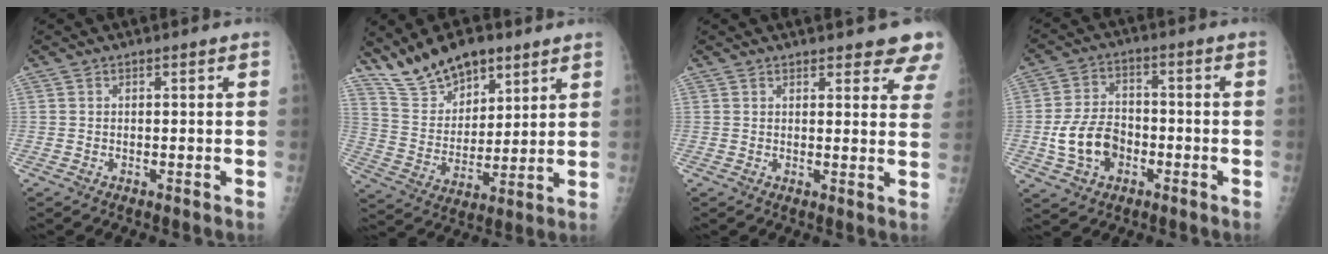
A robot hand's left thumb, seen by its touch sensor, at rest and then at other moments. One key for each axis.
{"total": 13.0, "fx": 9.8, "fy": 6.1, "fz": 6.0, "tx": -0.081, "ty": -0.047, "tz": 0.189}
{"total": 8.9, "fx": 7.8, "fy": 2.4, "fz": 3.5, "tx": 0.001, "ty": -0.030, "tz": 0.071}
{"total": 10.0, "fx": -2.9, "fy": 7.2, "fz": 6.3, "tx": -0.104, "ty": 0.022, "tz": -0.050}